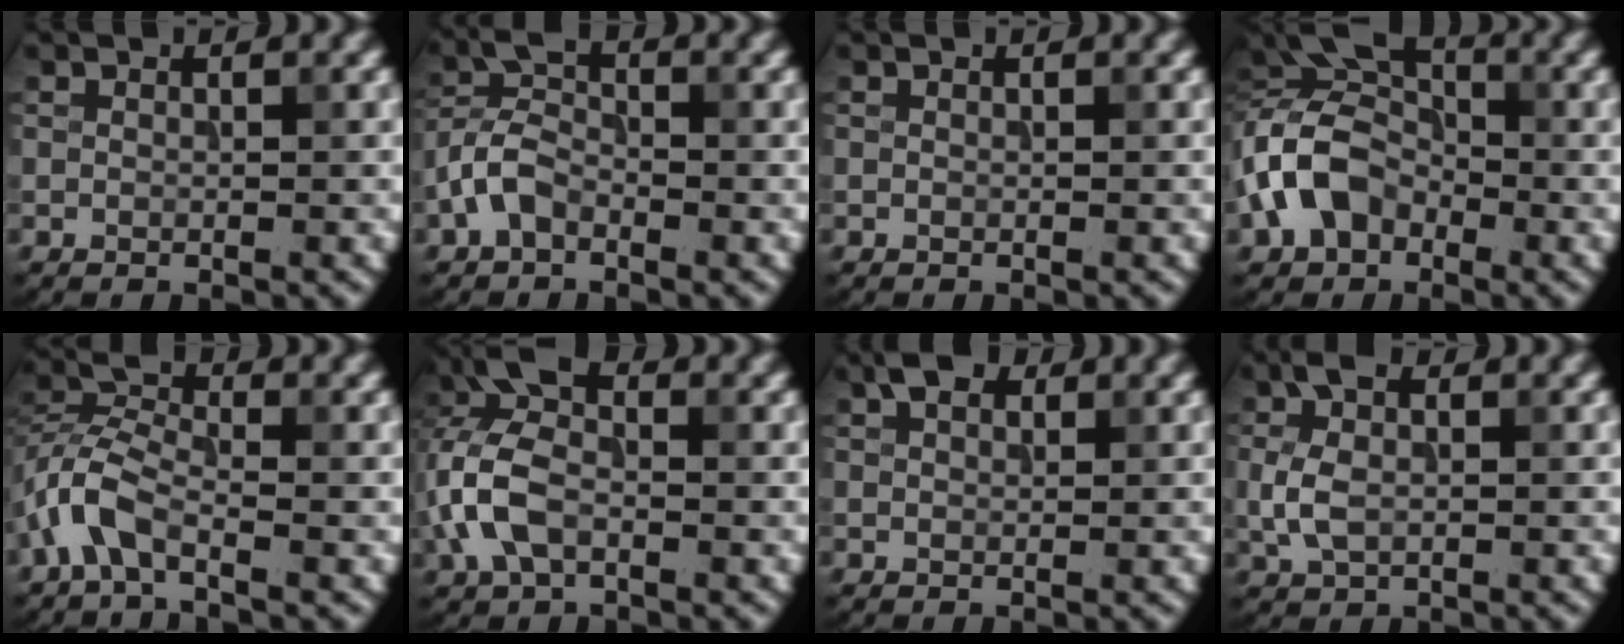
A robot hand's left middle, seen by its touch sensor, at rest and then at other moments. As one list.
[{"total": 3.1, "force": [-1.8, 1.7, 1.9], "torque": [-0.038, 0.011, -0.047]}, {"total": 0.0}, {"total": 6.4, "force": [-2.2, 4.6, 3.9], "torque": [-0.074, 0.015, -0.059]}, {"total": 4.0, "force": [-2.1, 1.8, 2.9], "torque": [-0.061, 0.011, -0.054]}, {"total": 6.8, "force": [-0.7, 4.3, 5.2], "torque": [-0.128, 0.016, -0.031]}, {"total": 2.4, "force": [1.4, 1.4, 1.4], "torque": [-0.026, 0.006, 0.023]}, {"total": 3.7, "force": [0.2, 2.4, 2.8], "torque": [-0.068, 0.008, -0.001]}]